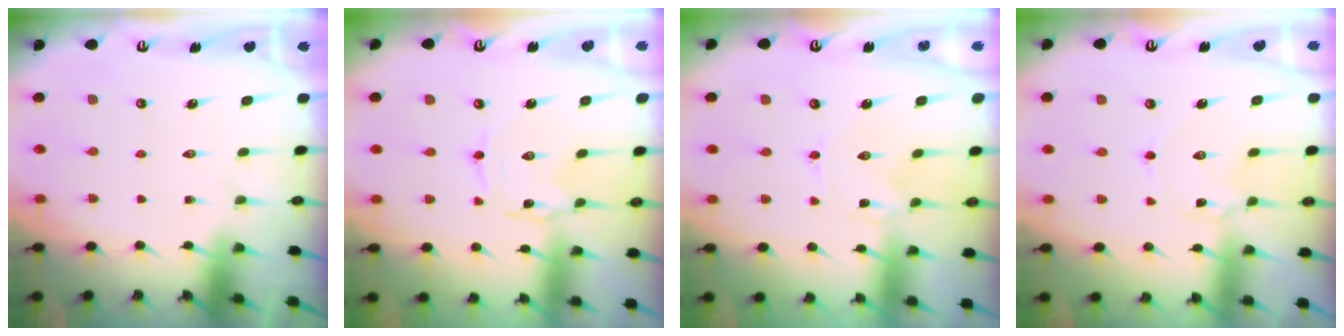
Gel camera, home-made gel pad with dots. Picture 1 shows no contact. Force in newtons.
{"total": 1.2, "press": 1.2, "slide": 0.1}
{"total": 0.0}
{"total": 2.9, "press": 2.9, "slide": 0.4}